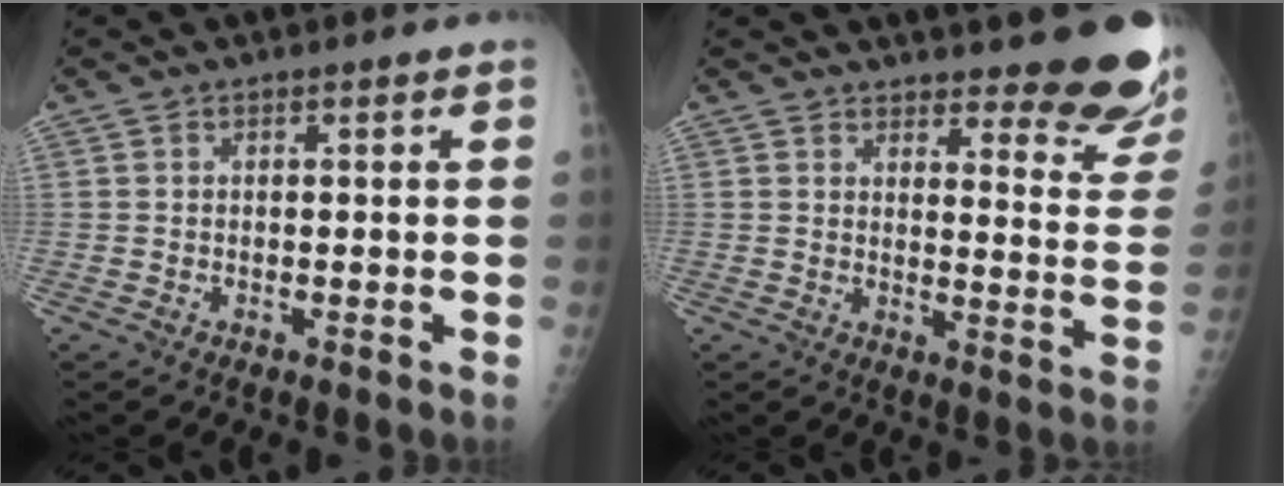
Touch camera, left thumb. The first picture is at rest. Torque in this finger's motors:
{"motor_torque": [0.20, 0.19, 0.15, -0.35, 0.12]}